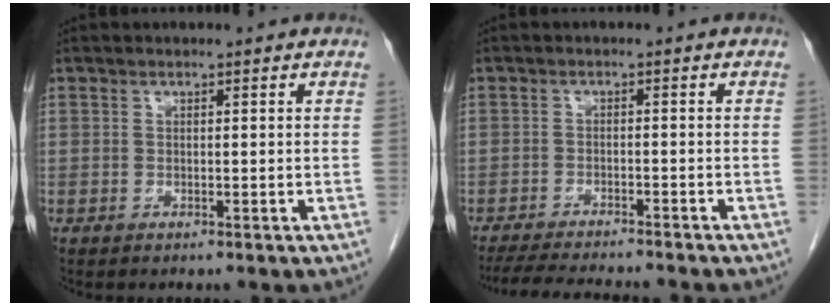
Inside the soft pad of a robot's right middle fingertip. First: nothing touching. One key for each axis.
{"total": 10.7, "fx": -9.7, "fy": 0.8, "fz": 4.6, "tx": -0.065, "ty": -0.015, "tz": -0.141}